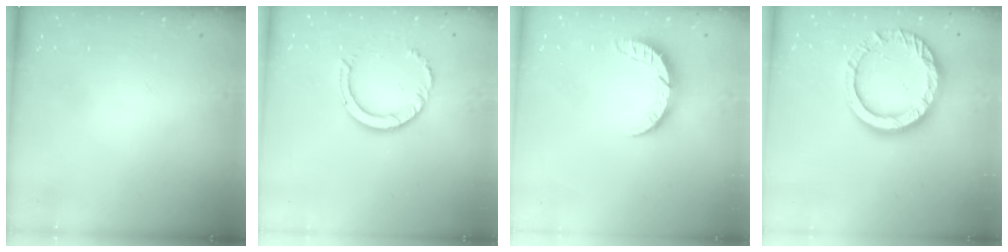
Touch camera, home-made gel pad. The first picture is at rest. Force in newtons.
{"total": 8.3, "press": 8.2, "slide": 0.6}
{"total": 8.7, "press": 8.6, "slide": 0.9}
{"total": 15.3, "press": 15.2, "slide": 1.3}